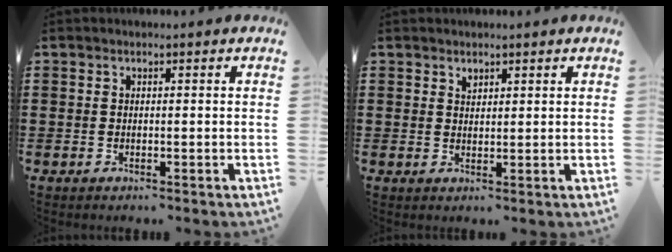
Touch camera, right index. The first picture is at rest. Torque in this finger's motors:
{"motor_torque": [0.02, -0.02, 0.00, 0.00]}